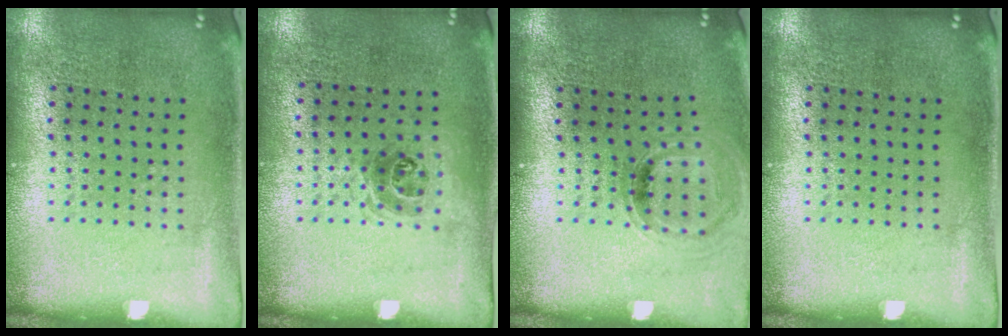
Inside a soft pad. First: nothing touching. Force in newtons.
{"total": 1.0, "press": 0.7, "slide": 0.6}
{"total": 0.9, "press": 0.9, "slide": 0.2}
{"total": 0.0}